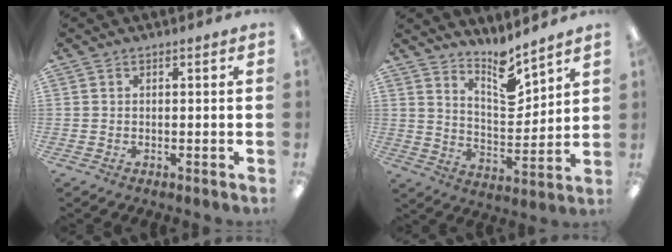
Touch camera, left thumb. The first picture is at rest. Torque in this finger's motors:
{"motor_torque": [0.18, 0.03, 0.10, -0.22, 0.06]}